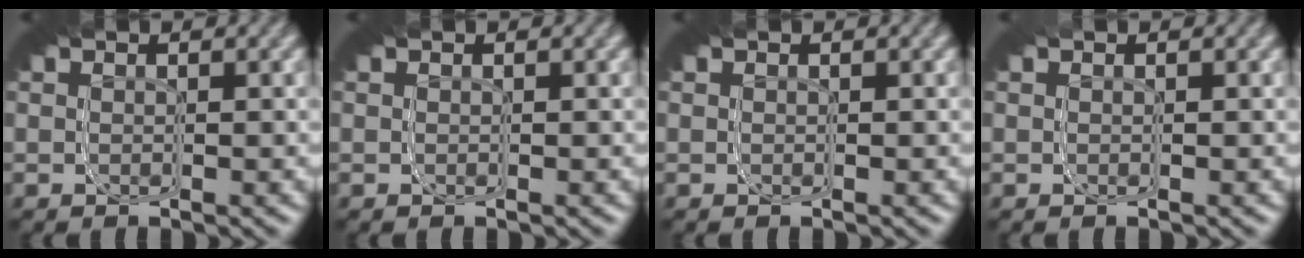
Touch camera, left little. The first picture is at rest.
{"total": 0.0}
{"total": 0.0}
{"total": 0.8, "force": [-0.1, -0.4, -0.6], "torque": [0.008, -0.001, 0.001]}